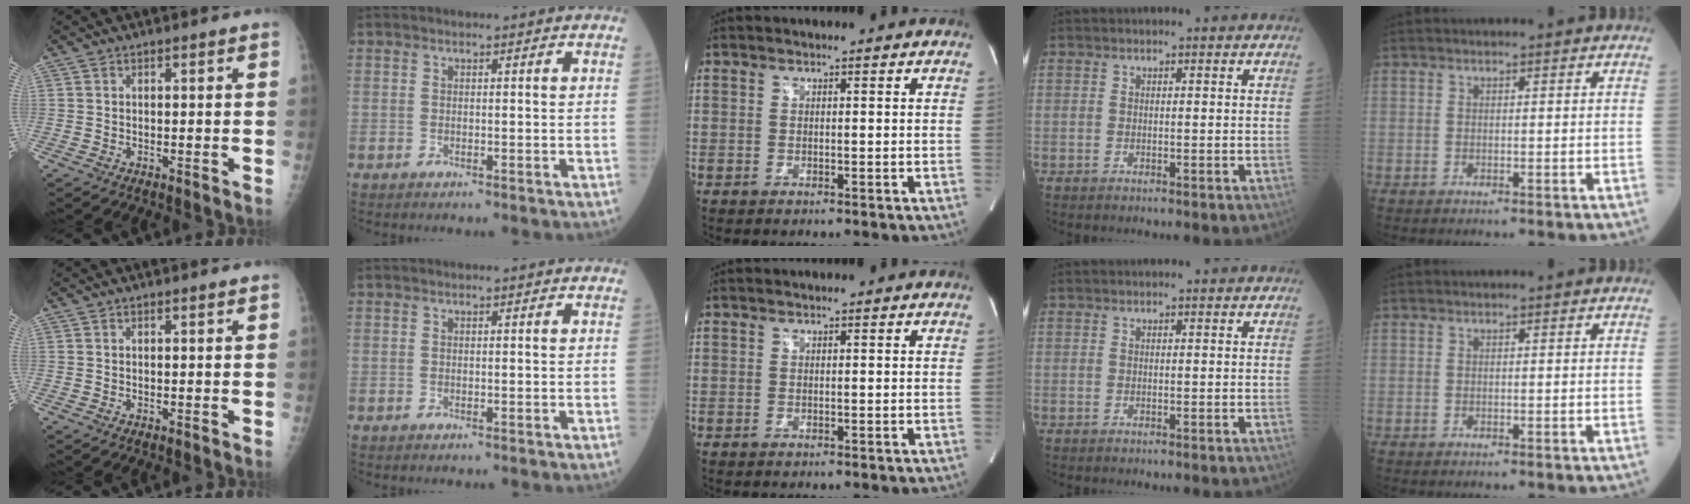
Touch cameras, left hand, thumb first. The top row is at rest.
{}